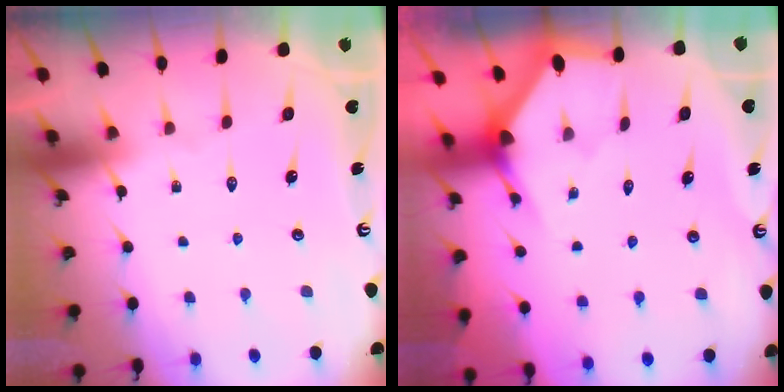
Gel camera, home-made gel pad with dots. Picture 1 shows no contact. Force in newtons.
{"total": 2.8, "press": 2.8, "slide": 0.2}